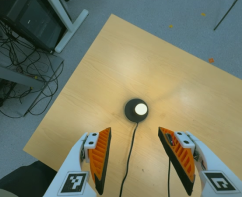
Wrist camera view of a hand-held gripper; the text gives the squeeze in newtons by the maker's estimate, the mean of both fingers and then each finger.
{"total": 0.0}